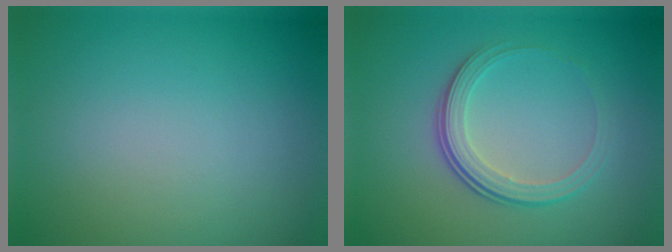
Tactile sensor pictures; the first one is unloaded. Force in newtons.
{"total": 3.8, "press": 2.7, "slide": 2.7}